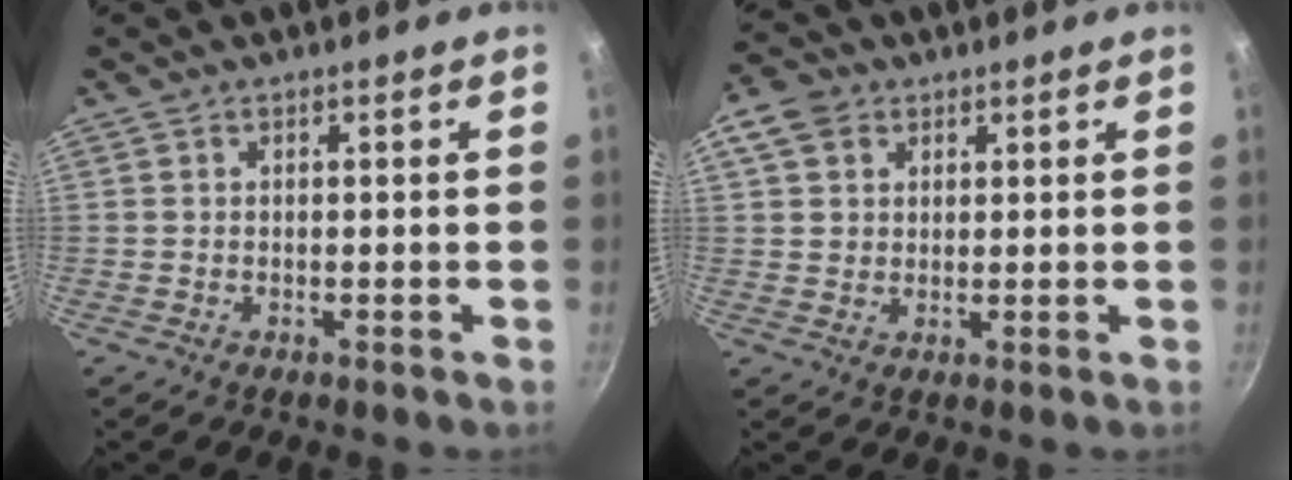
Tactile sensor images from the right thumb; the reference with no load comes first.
{"total": 6.1, "force": [2.6, 4.9, 2.6], "torque": [-0.022, 0.000, 0.041]}